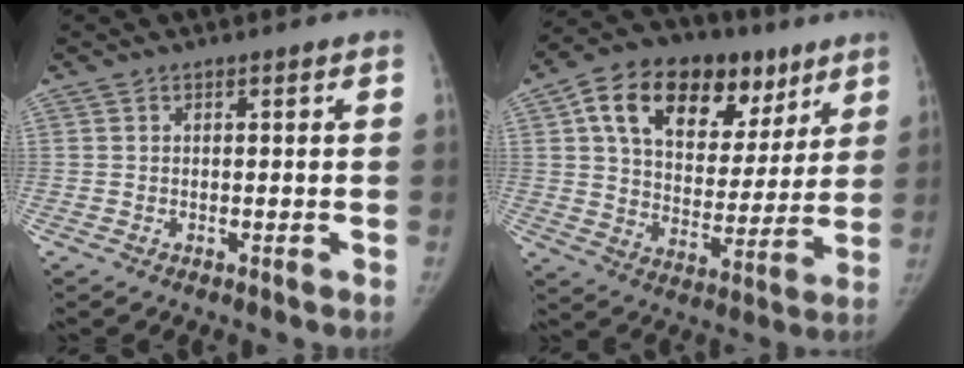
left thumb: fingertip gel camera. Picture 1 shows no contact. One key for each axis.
{"total": 23.8, "fx": 11.3, "fy": 14.9, "fz": 14.7, "tx": -0.196, "ty": 0.002, "tz": 0.181}